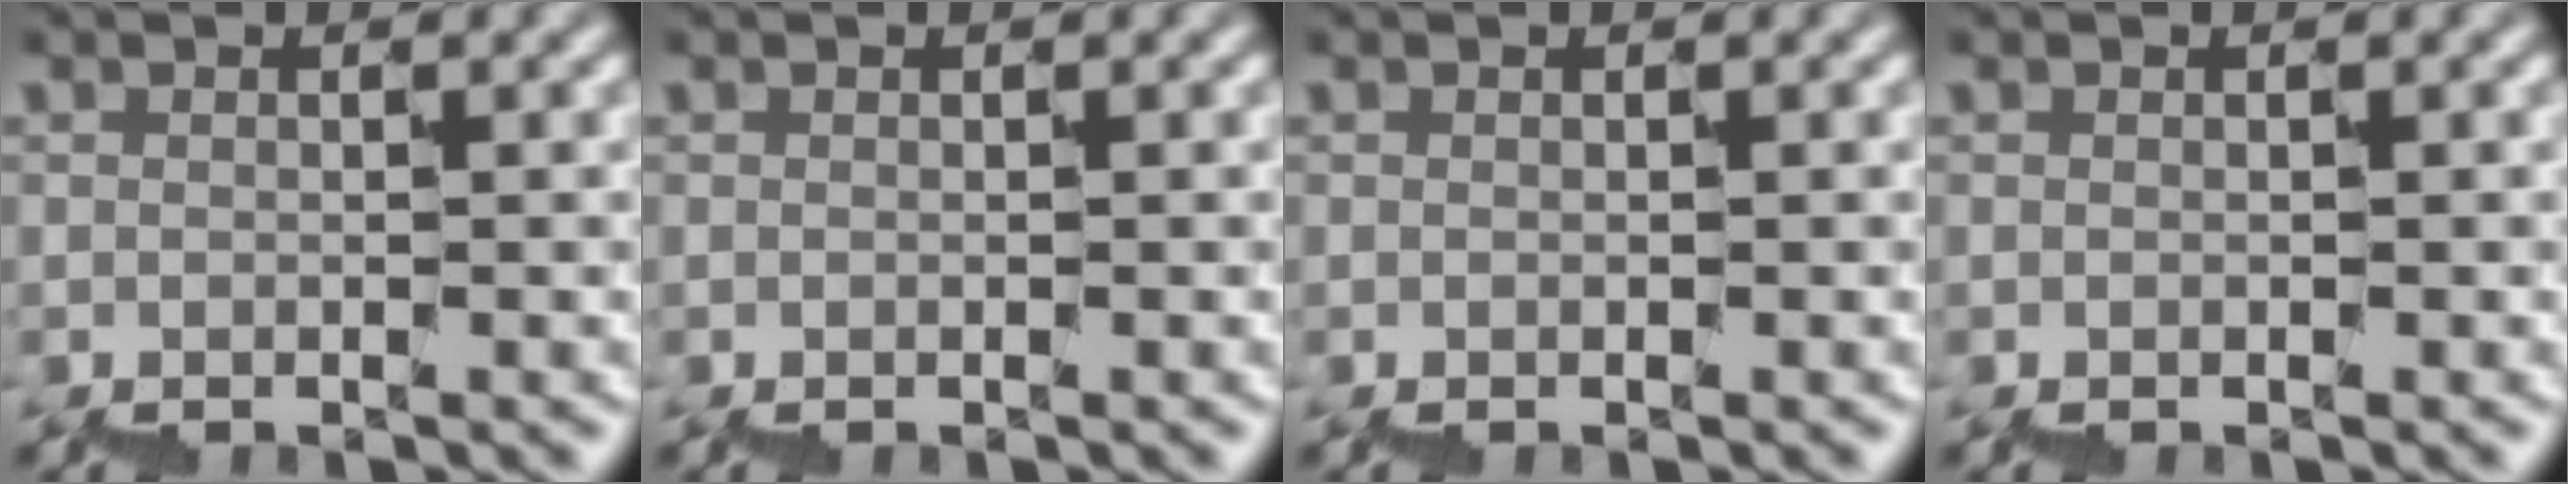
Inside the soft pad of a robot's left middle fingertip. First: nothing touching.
{"total": 0.0}
{"total": 0.0}
{"total": 0.0}